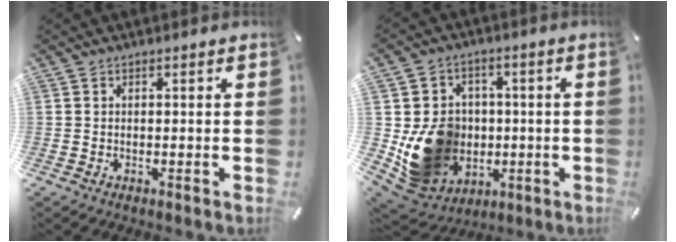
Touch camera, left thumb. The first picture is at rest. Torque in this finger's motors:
{"motor_torque": [2.27, 2.38, 0.81, -0.48, 0.42]}